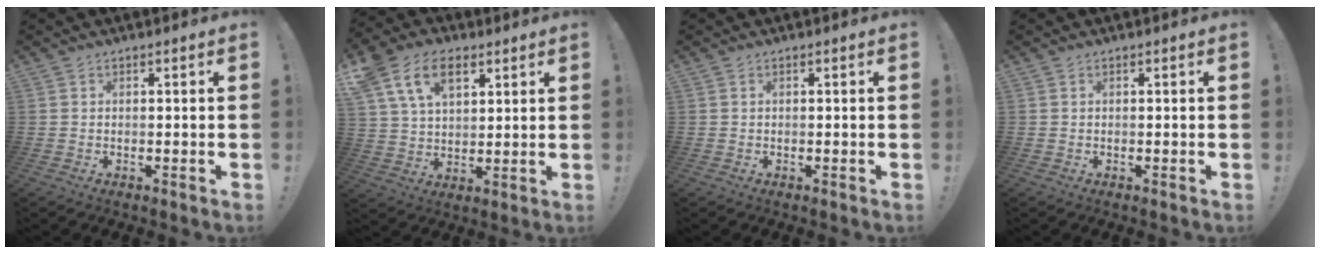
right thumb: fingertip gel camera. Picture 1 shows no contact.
{"total": 14.5, "force": [7.1, 9.4, 8.6], "torque": [-0.154, -0.007, 0.138]}
{"total": 0.0}
{"total": 0.0}